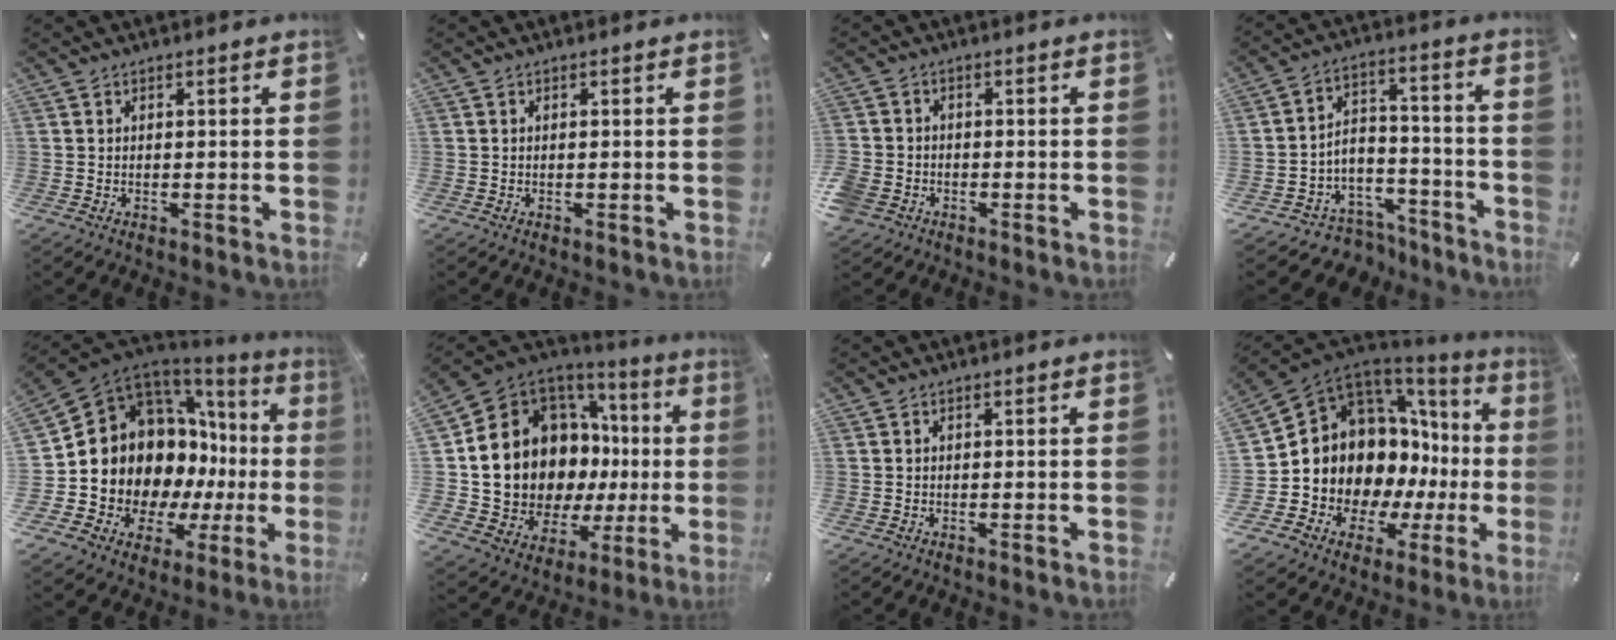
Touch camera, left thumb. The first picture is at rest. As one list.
[{"total": 0.0}, {"total": 3.6, "force": [-1.6, 3.0, 1.2], "torque": [-0.030, 0.006, -0.033]}, {"total": 7.2, "force": [-3.8, 6.1, 0.8], "torque": [-0.009, 0.023, -0.061]}, {"total": 15.7, "force": [1.5, 12.9, 8.9], "torque": [-0.145, -0.067, 0.052]}, {"total": 14.6, "force": [1.8, 12.2, 7.8], "torque": [-0.135, -0.066, 0.061]}, {"total": 0.0}, {"total": 13.6, "force": [2.6, 11.2, 7.3], "torque": [-0.127, -0.063, 0.068]}]